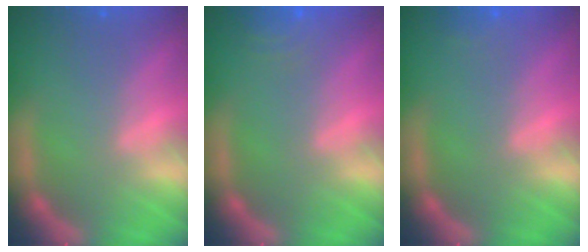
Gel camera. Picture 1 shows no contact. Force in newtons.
{"total": 4.0}
{"total": 1.4}